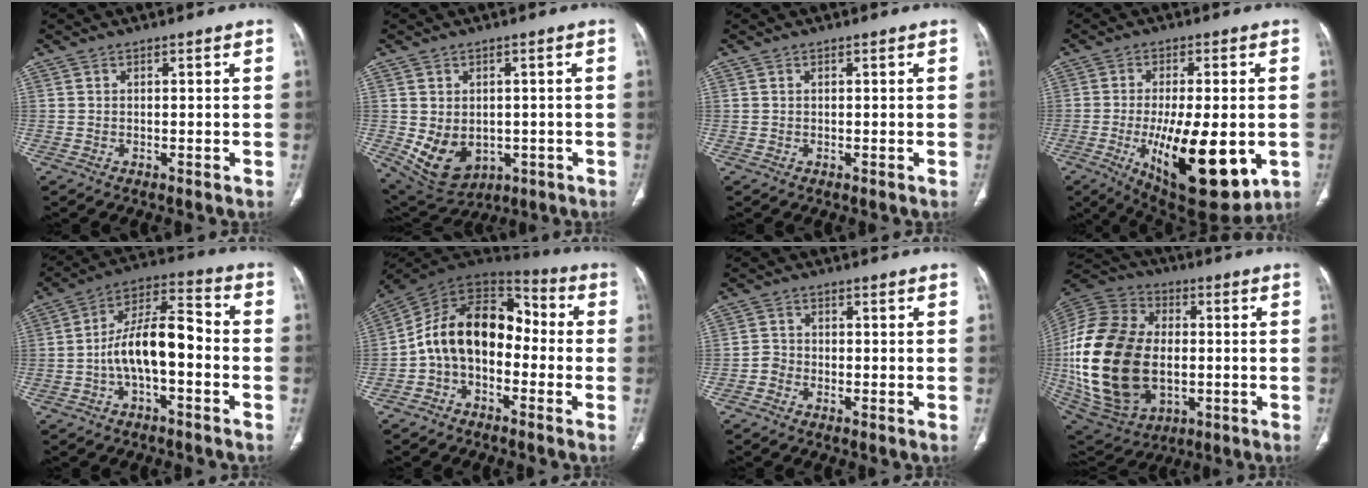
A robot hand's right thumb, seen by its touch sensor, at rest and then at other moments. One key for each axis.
{"total": 10.4, "fx": -1.9, "fy": 8.0, "fz": 6.4, "tx": -0.090, "ty": -0.003, "tz": -0.001}
{"total": 0.0}
{"total": 20.2, "fx": -4.9, "fy": 7.7, "fz": 18.0, "tx": -0.274, "ty": -0.022, "tz": -0.054}
{"total": 12.6, "fx": -2.8, "fy": 5.5, "fz": 11.0, "tx": -0.191, "ty": 0.048, "tz": -0.054}
{"total": 14.7, "fx": -2.5, "fy": 10.0, "fz": 10.5, "tx": -0.152, "ty": 0.073, "tz": -0.058}
{"total": 2.0, "fx": -1.2, "fy": 1.4, "fz": 0.8, "tx": -0.011, "ty": 0.004, "tz": -0.031}
{"total": 31.1, "fx": -2.1, "fy": 20.8, "fz": 23.1, "tx": -0.482, "ty": -0.001, "tz": -0.012}